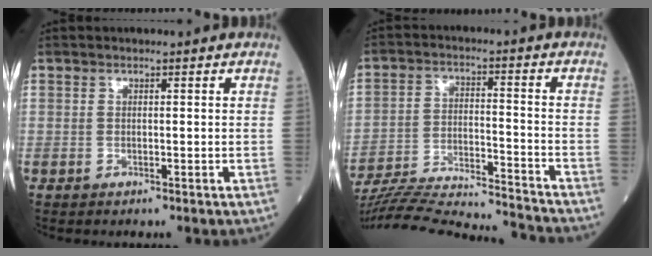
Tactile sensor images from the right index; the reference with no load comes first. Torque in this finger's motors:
{"motor_torque": [-2.14, 0.00, -0.70, -0.21]}